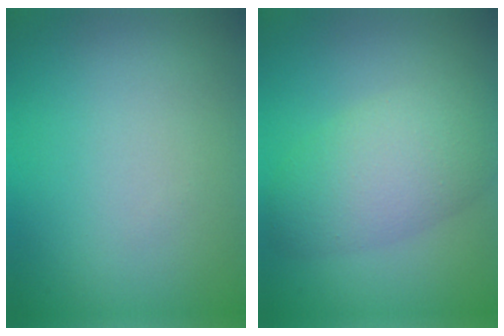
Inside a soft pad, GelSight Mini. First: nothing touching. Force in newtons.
{"total": 5.7, "press": 5.7, "slide": 0.1}